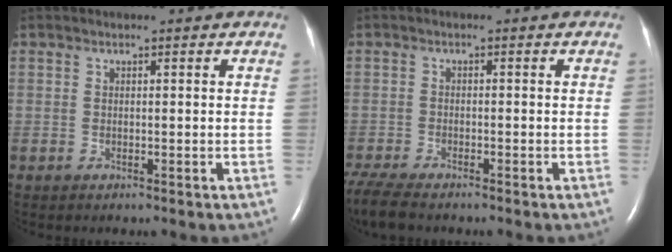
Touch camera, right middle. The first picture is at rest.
{"total": 6.9, "force": [-5.8, 1.3, 3.4], "torque": [-0.072, -0.018, -0.106]}